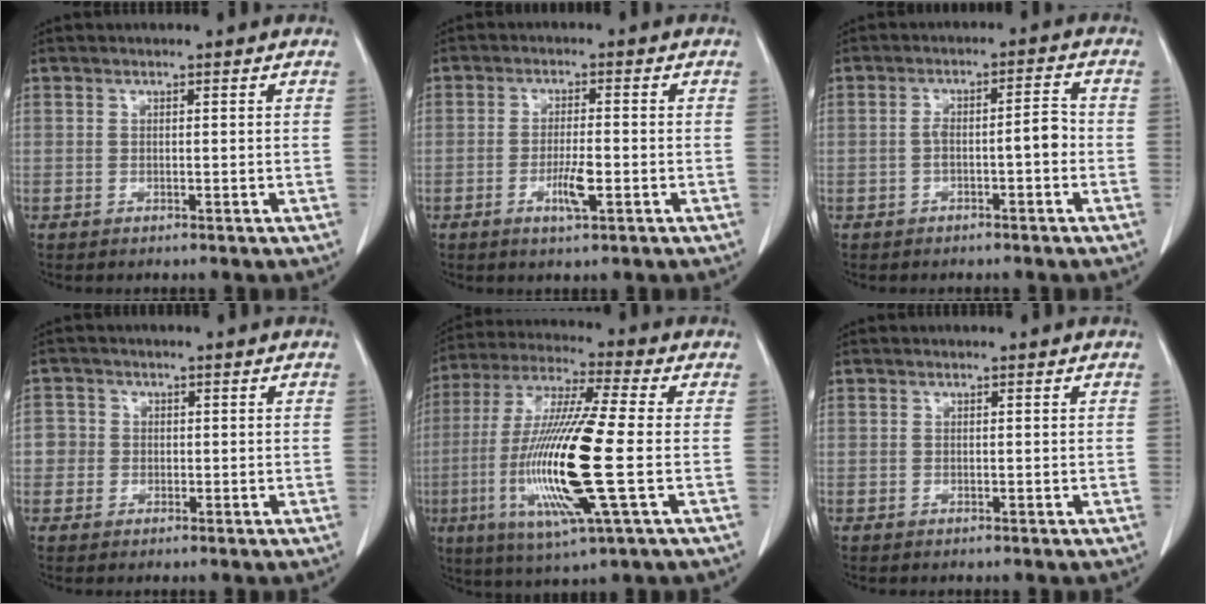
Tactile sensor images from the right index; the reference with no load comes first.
{"total": 4.3, "force": [-1.5, 0.6, 4.0], "torque": [-0.073, -0.002, -0.025]}
{"total": 4.3, "force": [-1.3, 0.9, 4.0], "torque": [-0.061, 0.023, -0.015]}
{"total": 2.7, "force": [-0.3, 2.7, 0.1], "torque": [0.013, 0.012, -0.009]}
{"total": 18.4, "force": [-3.2, 0.7, 18.1], "torque": [-0.376, -0.013, -0.062]}
{"total": 0.0}